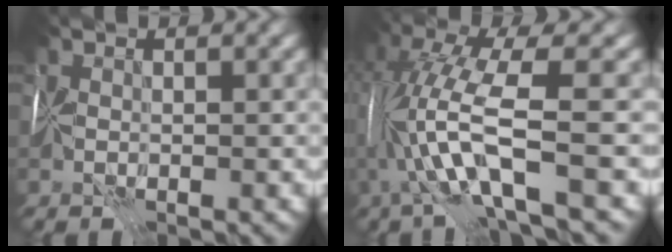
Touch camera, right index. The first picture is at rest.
{"total": 9.0, "force": [-0.8, 1.9, 8.8], "torque": [-0.170, 0.015, -0.016]}